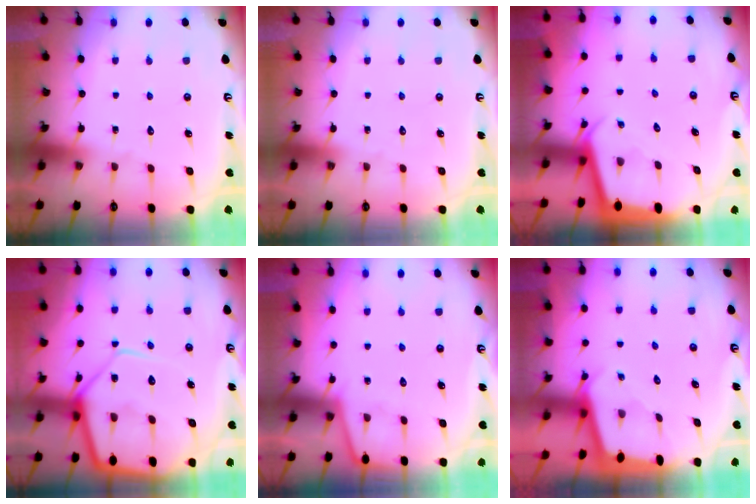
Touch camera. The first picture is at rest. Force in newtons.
{"total": 0.0}
{"total": 2.3, "press": 2.3, "slide": 0.1}
{"total": 14.8, "press": 14.8, "slide": 1.5}
{"total": 2.3, "press": 2.3, "slide": 0.3}
{"total": 1.8, "press": 1.8, "slide": 0.1}